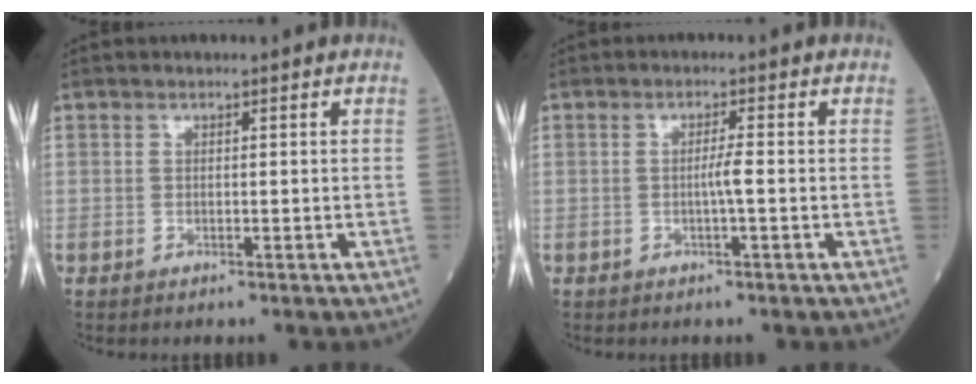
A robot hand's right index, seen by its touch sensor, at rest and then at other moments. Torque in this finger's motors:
{"motor_torque": [0.29, -0.02, 0.24, 0.06]}